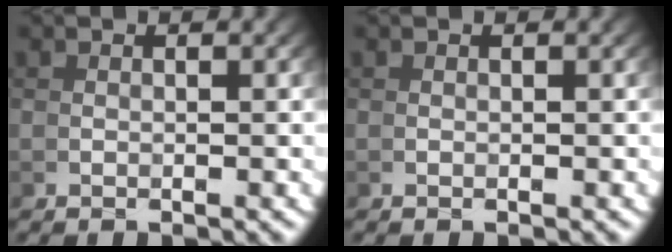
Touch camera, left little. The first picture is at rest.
{"total": 0.0}